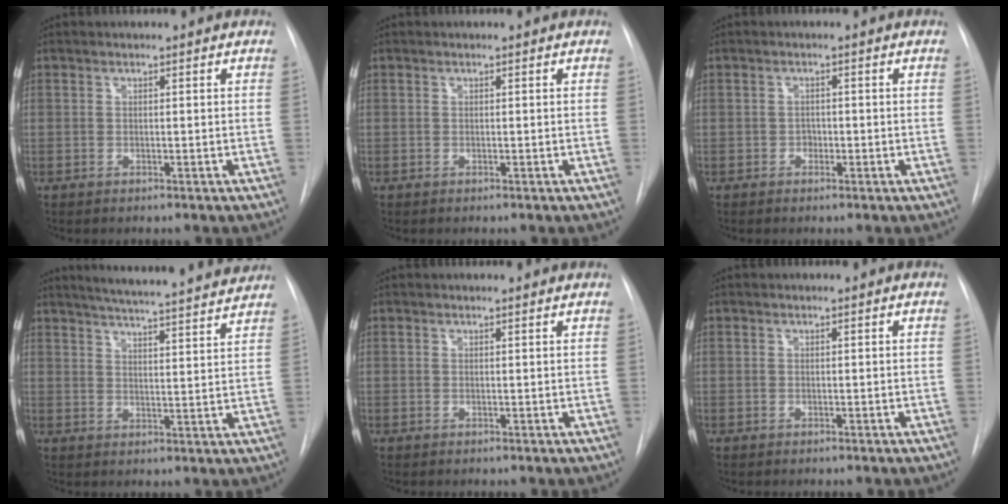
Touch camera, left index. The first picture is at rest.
{"total": 0.0}
{"total": 0.9, "force": [-0.4, 0.7, 0.4], "torque": [-0.002, 0.004, -0.007]}
{"total": 18.3, "force": [16.9, 0.1, 6.8], "torque": [-0.111, -0.017, 0.220]}
{"total": 1.4, "force": [1.4, -0.1, 0.0], "torque": [-0.011, 0.000, 0.013]}
{"total": 0.0}